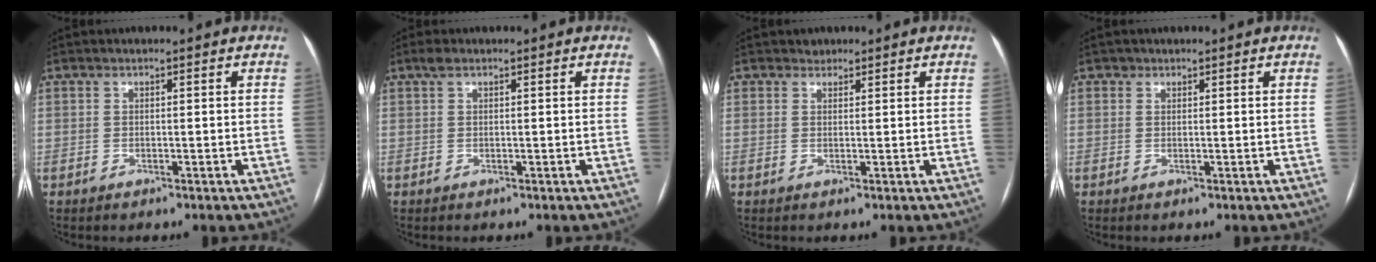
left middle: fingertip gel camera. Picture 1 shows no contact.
{"total": 1.1, "force": [0.8, 0.3, 0.7], "torque": [-0.020, 0.015, 0.017]}
{"total": 1.1, "force": [0.8, 0.6, -0.1], "torque": [0.004, -0.002, 0.011]}
{"total": 0.5, "force": [0.4, 0.4, -0.1], "torque": [0.002, -0.002, 0.006]}